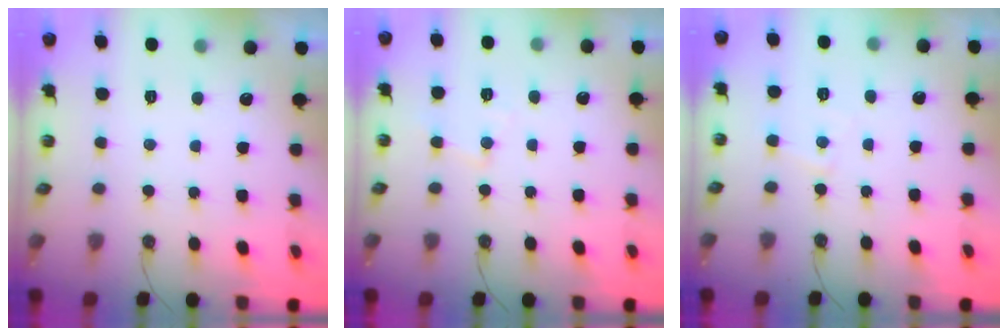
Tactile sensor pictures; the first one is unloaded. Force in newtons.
{"total": 6.2, "press": 6.2, "slide": 0.6}
{"total": 4.4, "press": 4.4, "slide": 0.6}